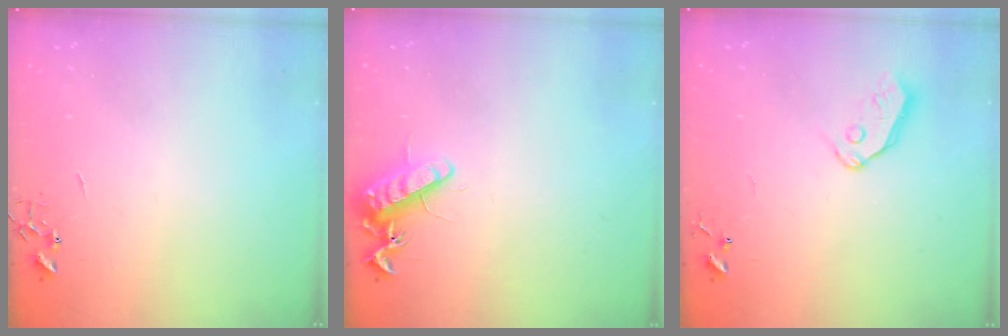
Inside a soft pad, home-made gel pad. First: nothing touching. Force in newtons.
{"total": 11.9, "press": 11.8, "slide": 1.3}
{"total": 6.8, "press": 6.8, "slide": 0.7}